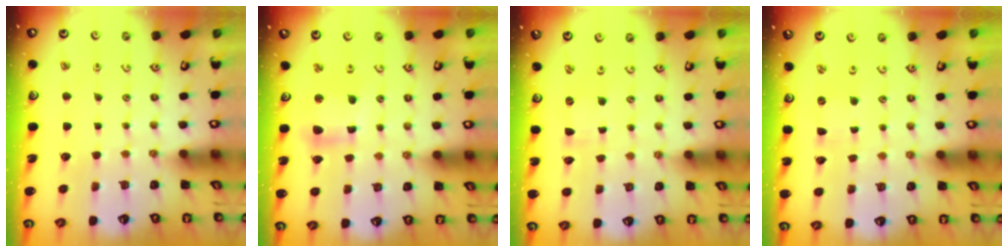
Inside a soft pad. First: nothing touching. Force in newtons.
{"total": 8.9, "press": 8.8, "slide": 1.3}
{"total": 0.0}
{"total": 0.7, "press": 0.7, "slide": 0.3}